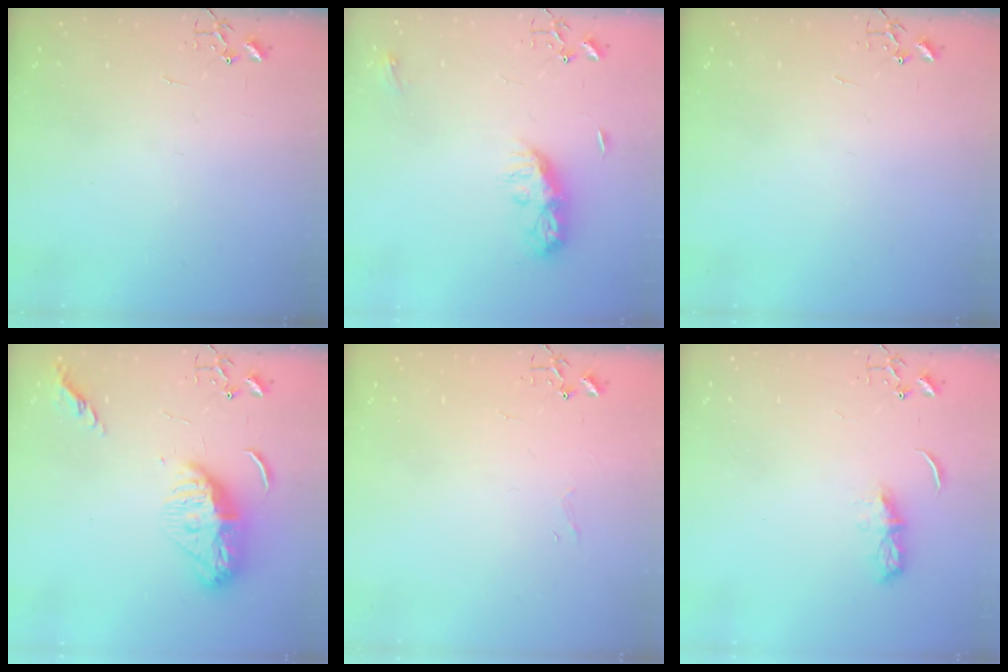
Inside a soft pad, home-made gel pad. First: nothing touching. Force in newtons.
{"total": 8.7, "press": 8.7, "slide": 0.4}
{"total": 0.0}
{"total": 12.4, "press": 12.3, "slide": 0.8}
{"total": 3.4, "press": 3.4, "slide": 0.3}
{"total": 6.1, "press": 6.0, "slide": 0.7}